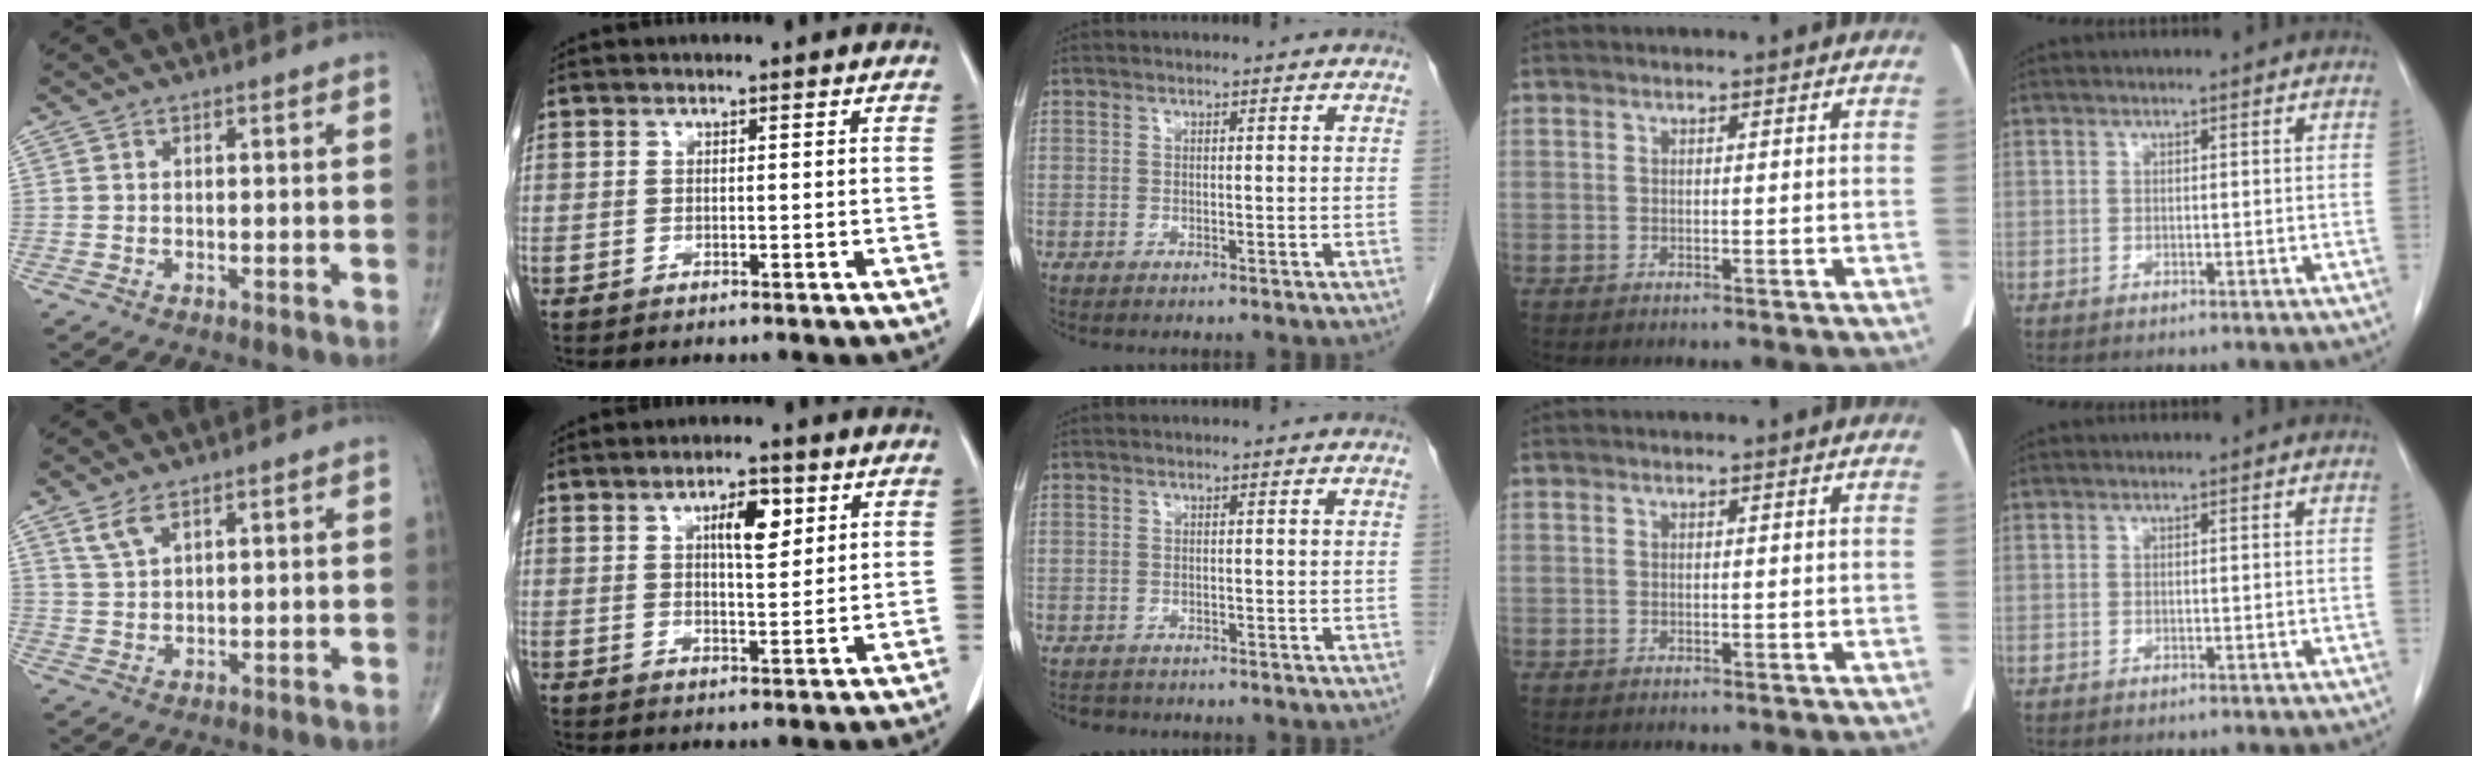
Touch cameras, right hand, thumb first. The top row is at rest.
{"thumb": {"total": 3.5, "force": [2.4, 1.2, 2.2], "torque": [-0.048, -0.005, 0.055]}, "index": {"total": 5.5, "force": [2.3, 1.8, 4.7], "torque": [-0.079, 0.003, 0.038]}, "middle": {"total": 1.8, "force": [-1.6, 0.8, 0.1], "torque": [-0.009, -0.004, -0.025]}}